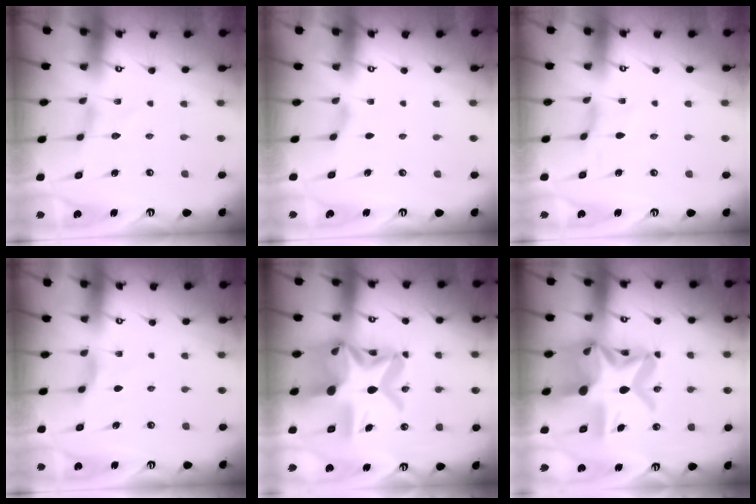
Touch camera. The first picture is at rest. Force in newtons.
{"total": 0.8, "press": 0.7, "slide": 0.3}
{"total": 1.5, "press": 1.5, "slide": 0.3}
{"total": 3.0, "press": 2.9, "slide": 0.5}
{"total": 24.3, "press": 24.1, "slide": 3.1}
{"total": 24.3, "press": 24.1, "slide": 3.1}